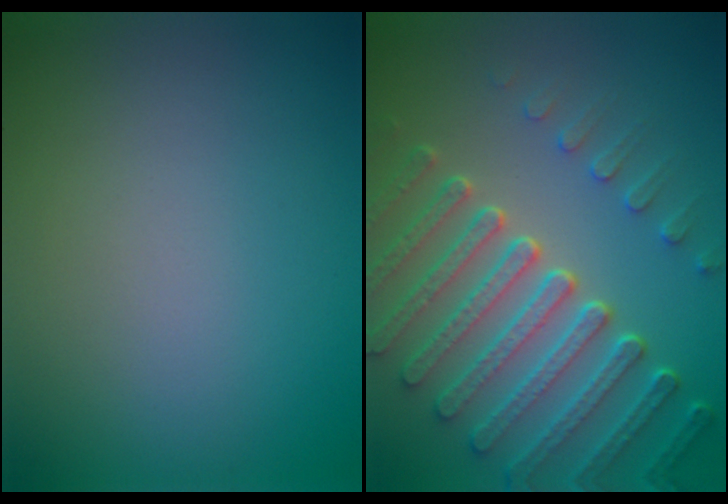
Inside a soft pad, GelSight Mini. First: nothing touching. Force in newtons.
{"total": 7.4, "press": 5.5, "slide": 4.9}